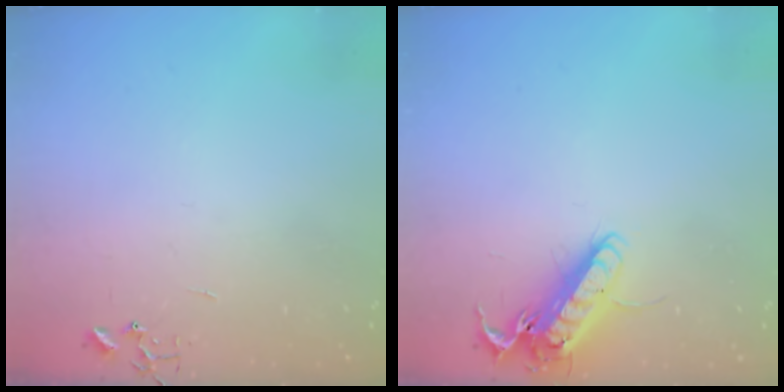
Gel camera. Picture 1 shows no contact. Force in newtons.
{"total": 15.0, "press": 14.7, "slide": 2.5}